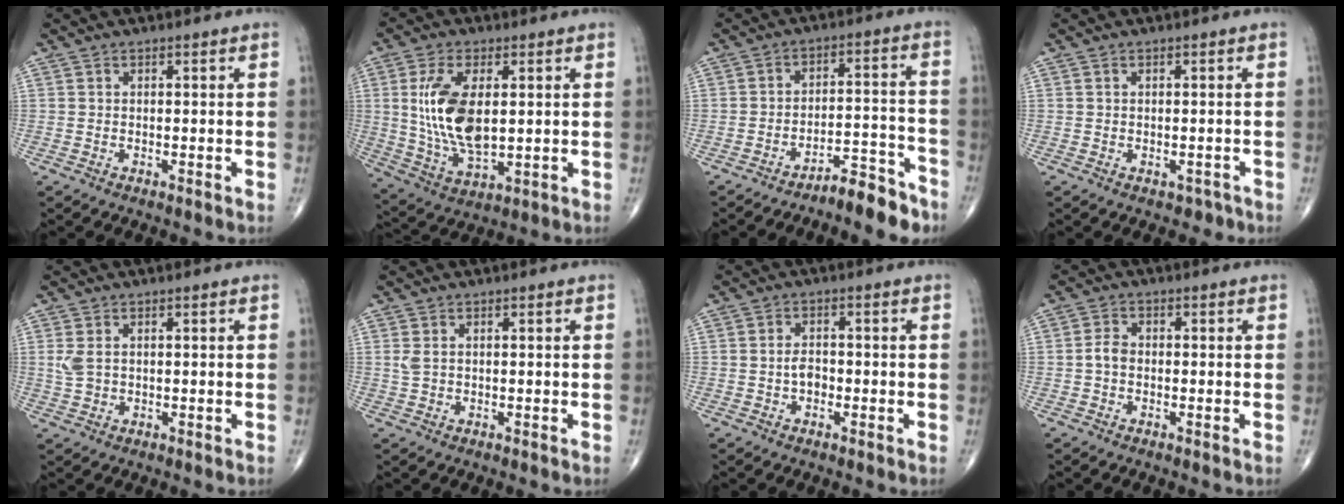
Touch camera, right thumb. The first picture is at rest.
{"total": 13.9, "force": [1.9, 6.9, 11.9], "torque": [-0.235, -0.016, 0.046]}
{"total": 7.6, "force": [-6.6, 1.8, 3.4], "torque": [-0.041, 0.081, -0.103]}
{"total": 1.2, "force": [-0.7, 0.9, 0.1], "torque": [0.006, 0.007, -0.009]}
{"total": 2.7, "force": [0.6, 1.7, 2.0], "torque": [-0.048, 0.001, 0.018]}
{"total": 1.5, "force": [0.4, 0.9, 1.1], "torque": [-0.029, 0.005, 0.014]}
{"total": 2.6, "force": [-0.7, 1.8, 1.8], "torque": [-0.025, 0.010, -0.015]}
{"total": 2.4, "force": [-0.5, 1.7, 1.7], "torque": [-0.027, 0.008, -0.016]}